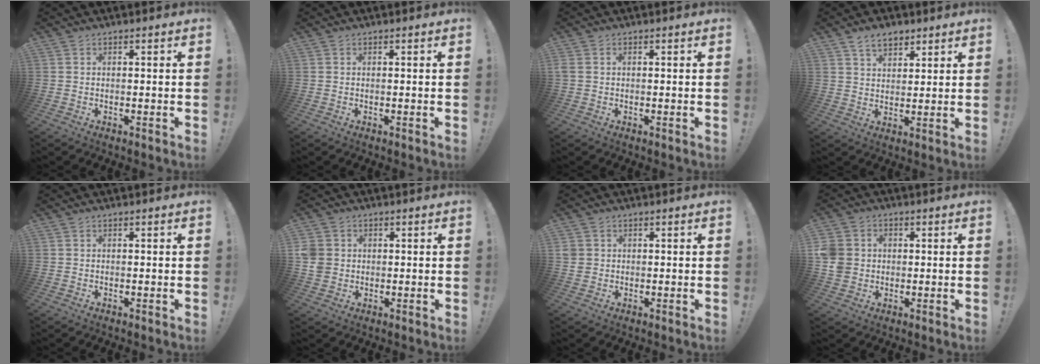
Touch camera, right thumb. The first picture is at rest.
{"total": 0.0}
{"total": 1.0, "force": [0.1, 0.8, 0.6], "torque": [-0.015, 0.003, 0.003]}
{"total": 6.7, "force": [4.6, 3.9, 2.9], "torque": [-0.039, -0.020, 0.085]}
{"total": 0.0}
{"total": 5.8, "force": [0.5, 5.3, 2.4], "torque": [-0.064, 0.005, 0.011]}
{"total": 2.5, "force": [0.5, 2.3, 0.8], "torque": [-0.010, 0.002, 0.011]}
{"total": 7.6, "force": [0.0, 6.9, 3.2], "torque": [-0.076, 0.007, 0.000]}